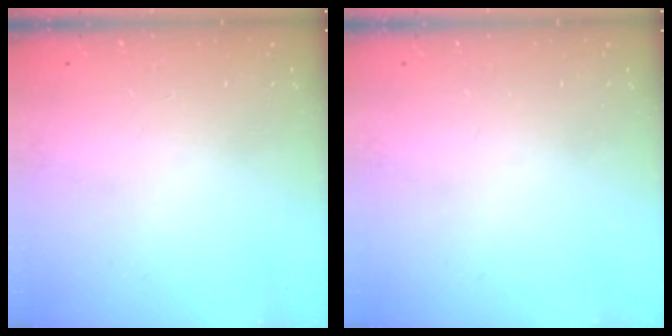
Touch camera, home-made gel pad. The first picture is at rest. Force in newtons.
{"total": 0.0}